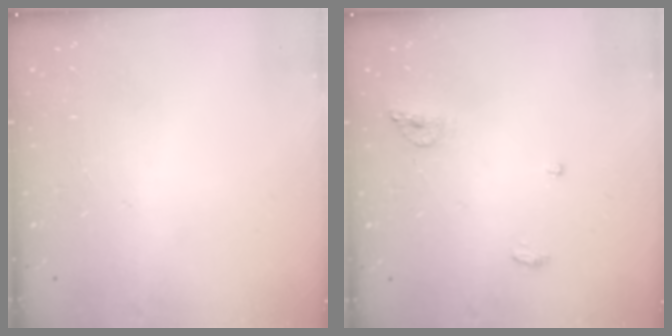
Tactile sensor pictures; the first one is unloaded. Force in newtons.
{"total": 5.9, "press": 5.6, "slide": 1.7}